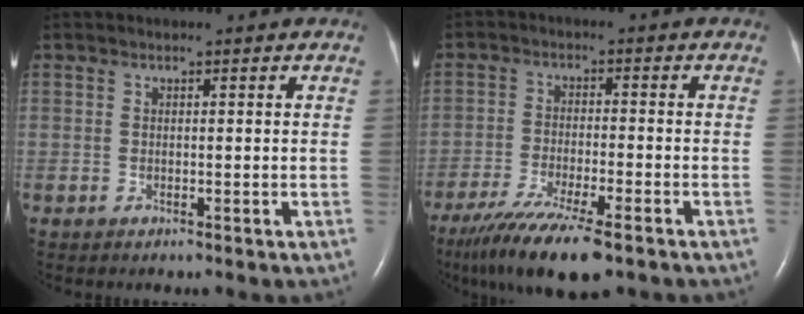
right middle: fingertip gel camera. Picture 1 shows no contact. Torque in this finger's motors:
{"motor_torque": [1.10, -1.04, 0.21, 0.07]}